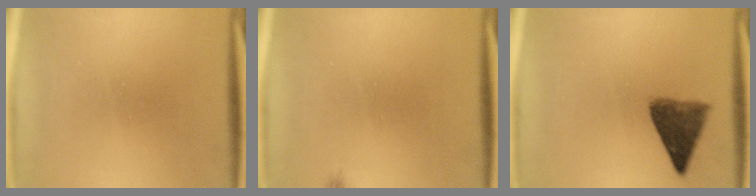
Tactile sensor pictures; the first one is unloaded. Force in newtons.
{"total": 0.6}
{"total": 6.4}